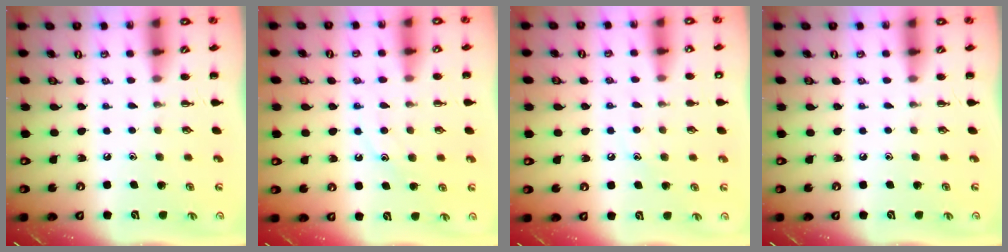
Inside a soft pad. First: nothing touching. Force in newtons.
{"total": 11.2, "press": 11.2, "slide": 1.1}
{"total": 8.2, "press": 8.0, "slide": 1.8}
{"total": 0.0}